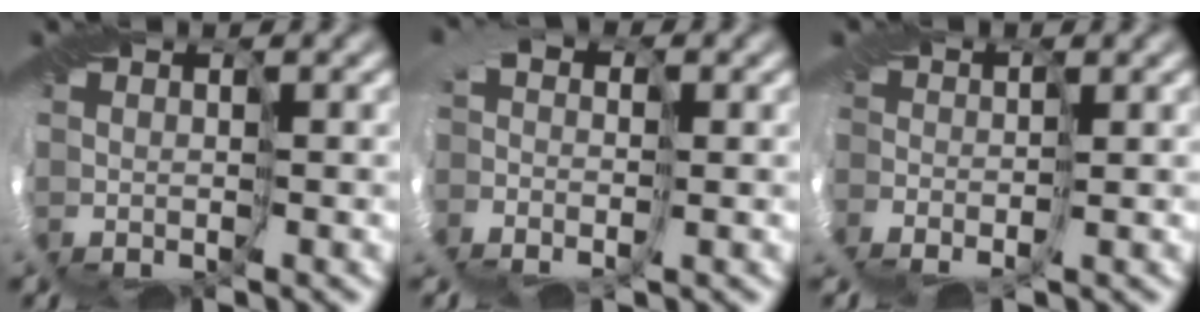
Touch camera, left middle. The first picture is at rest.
{"total": 4.3, "force": [-1.3, 3.2, 2.6], "torque": [-0.033, 0.011, -0.037]}
{"total": 2.3, "force": [-1.7, 1.3, 0.8], "torque": [-0.011, -0.004, -0.032]}